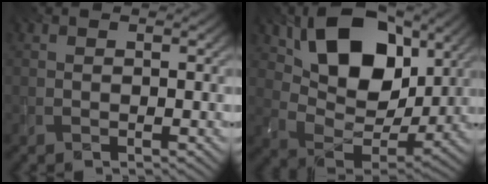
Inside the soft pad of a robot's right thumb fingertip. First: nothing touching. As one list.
[{"total": 13.5, "force": [6.0, 8.2, 8.9], "torque": [-0.153, -0.002, 0.102]}]